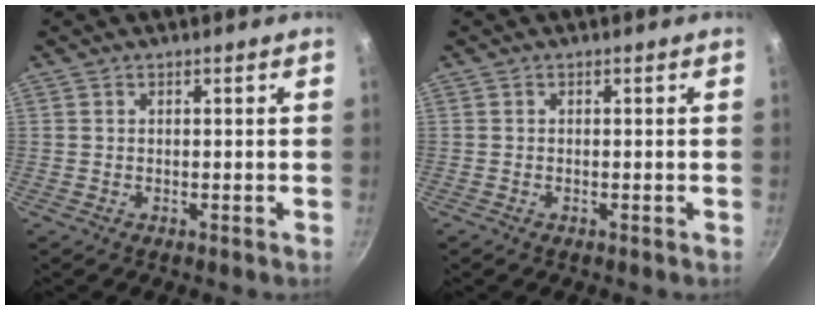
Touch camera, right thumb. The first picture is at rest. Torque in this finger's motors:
{"motor_torque": [0.82, -0.32, 0.00, -0.57, 0.02]}